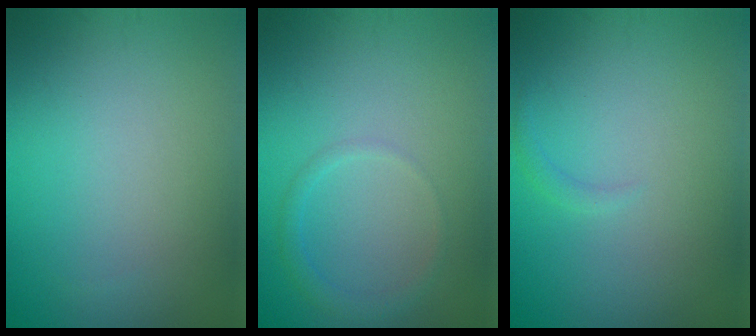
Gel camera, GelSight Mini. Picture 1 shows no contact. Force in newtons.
{"total": 1.3, "press": 1.3, "slide": 0.0}
{"total": 0.7, "press": 0.7, "slide": 0.1}